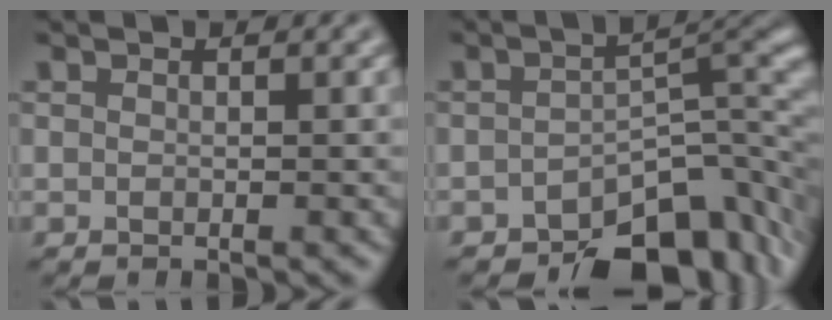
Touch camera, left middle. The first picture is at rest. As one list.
[{"total": 8.9, "force": [-5.3, 4.3, 5.7], "torque": [-0.047, -0.003, -0.085]}]